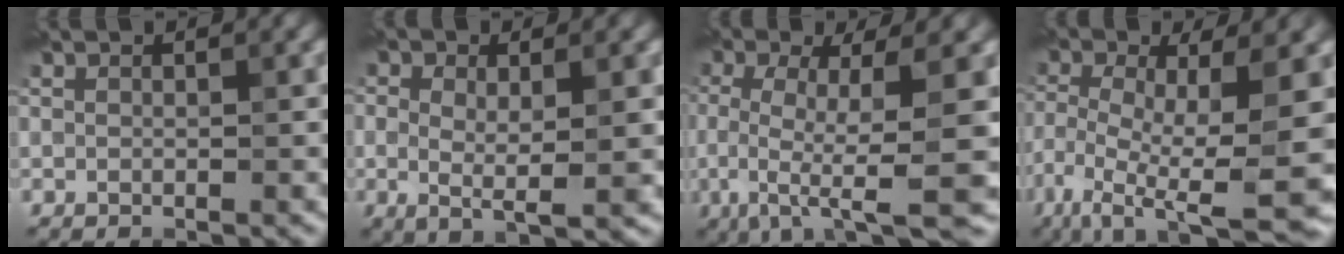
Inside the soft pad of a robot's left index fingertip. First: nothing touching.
{"total": 4.2, "force": [-0.1, 1.6, 3.9], "torque": [-0.068, 0.003, -0.001]}
{"total": 9.2, "force": [-2.4, 2.2, 8.6], "torque": [-0.152, -0.010, -0.043]}
{"total": 12.5, "force": [-5.3, 3.4, 10.8], "torque": [-0.195, -0.010, -0.091]}